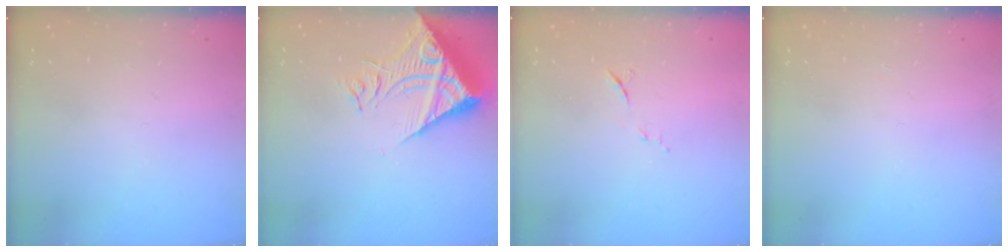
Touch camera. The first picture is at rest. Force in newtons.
{"total": 14.2, "press": 14.1, "slide": 1.9}
{"total": 6.4, "press": 6.3, "slide": 1.3}
{"total": 0.0}